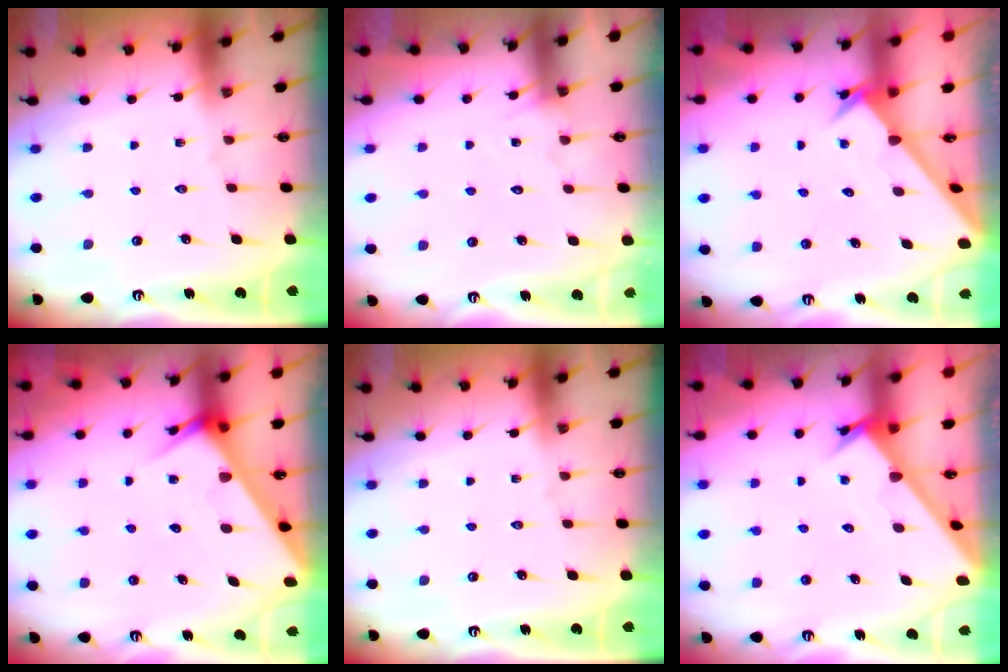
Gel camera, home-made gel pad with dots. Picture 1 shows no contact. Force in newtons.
{"total": 6.6, "press": 6.6, "slide": 0.5}
{"total": 2.5, "press": 2.5, "slide": 0.2}
{"total": 4.9, "press": 4.8, "slide": 0.5}
{"total": 0.0}
{"total": 2.8, "press": 2.8, "slide": 0.0}